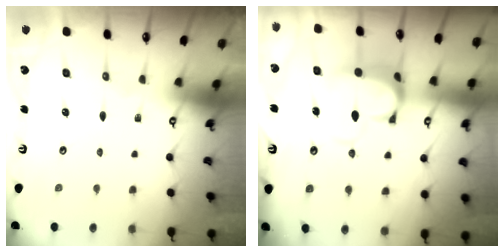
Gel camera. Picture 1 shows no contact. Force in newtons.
{"total": 6.5, "press": 6.4, "slide": 1.2}